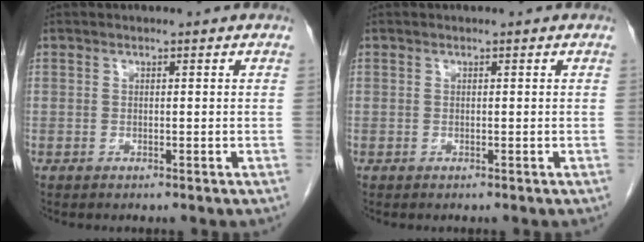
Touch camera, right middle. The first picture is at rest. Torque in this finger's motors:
{"motor_torque": [0.32, -0.11, -0.04, -0.01]}